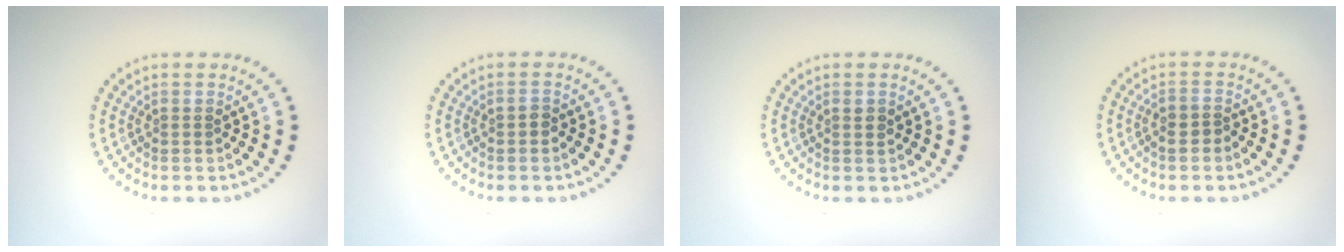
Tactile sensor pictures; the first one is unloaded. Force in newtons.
{"total": 0.8, "press": 0.8, "slide": 0.1}
{"total": 0.8, "press": 0.7, "slide": 0.3}
{"total": 1.6, "press": 1.4, "slide": 0.6}